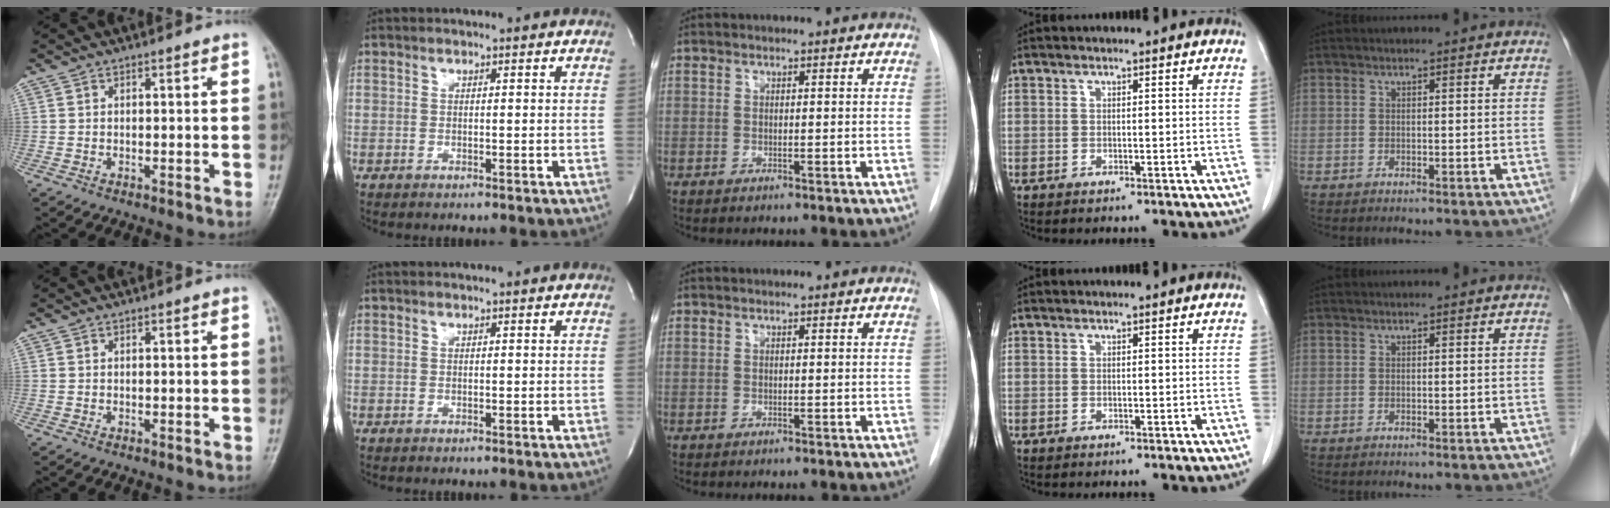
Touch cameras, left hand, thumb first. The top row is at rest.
{}